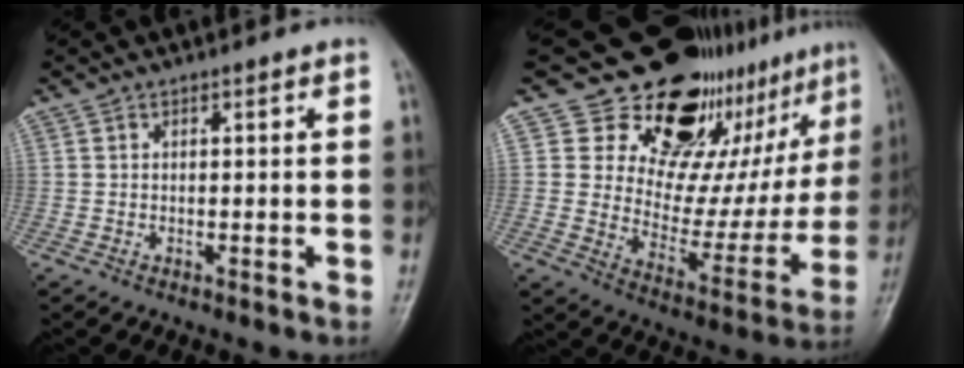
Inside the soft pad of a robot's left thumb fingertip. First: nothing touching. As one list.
[{"total": 25.2, "force": [17.0, 13.0, 13.2], "torque": [-0.133, -0.097, 0.240]}]